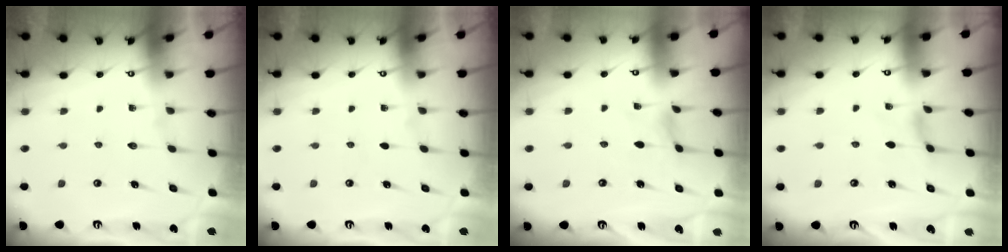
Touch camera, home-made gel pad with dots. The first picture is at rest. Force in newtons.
{"total": 0.0}
{"total": 0.0}
{"total": 0.7, "press": 0.6, "slide": 0.3}